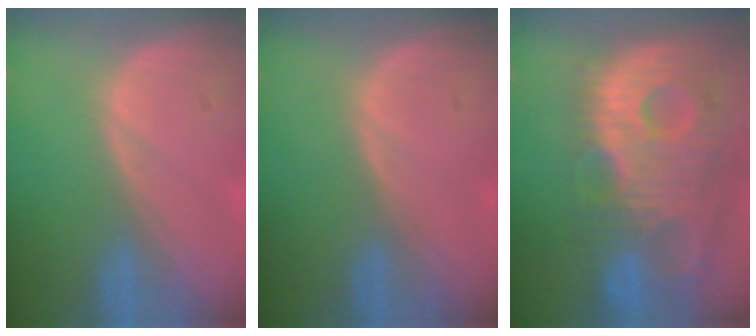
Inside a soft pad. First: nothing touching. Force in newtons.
{"total": 0.0}
{"total": 13.2, "press": 11.5, "slide": 6.5}